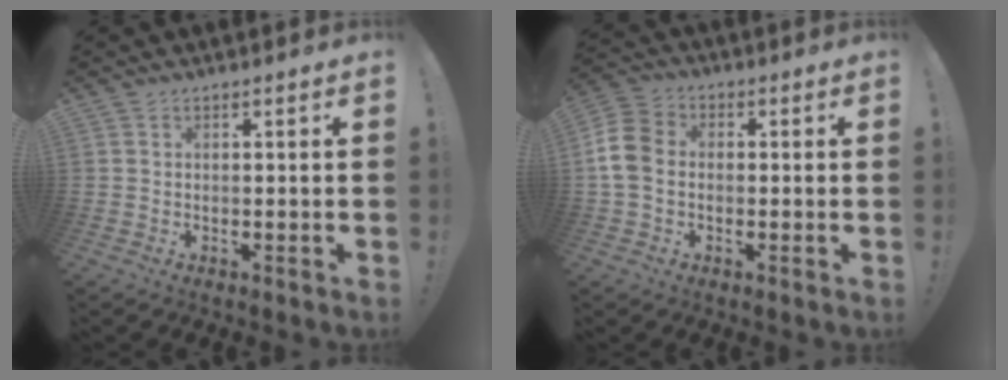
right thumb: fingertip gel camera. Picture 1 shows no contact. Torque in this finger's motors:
{"motor_torque": [0.04, 0.50, 0.33, 0.31, 0.32]}